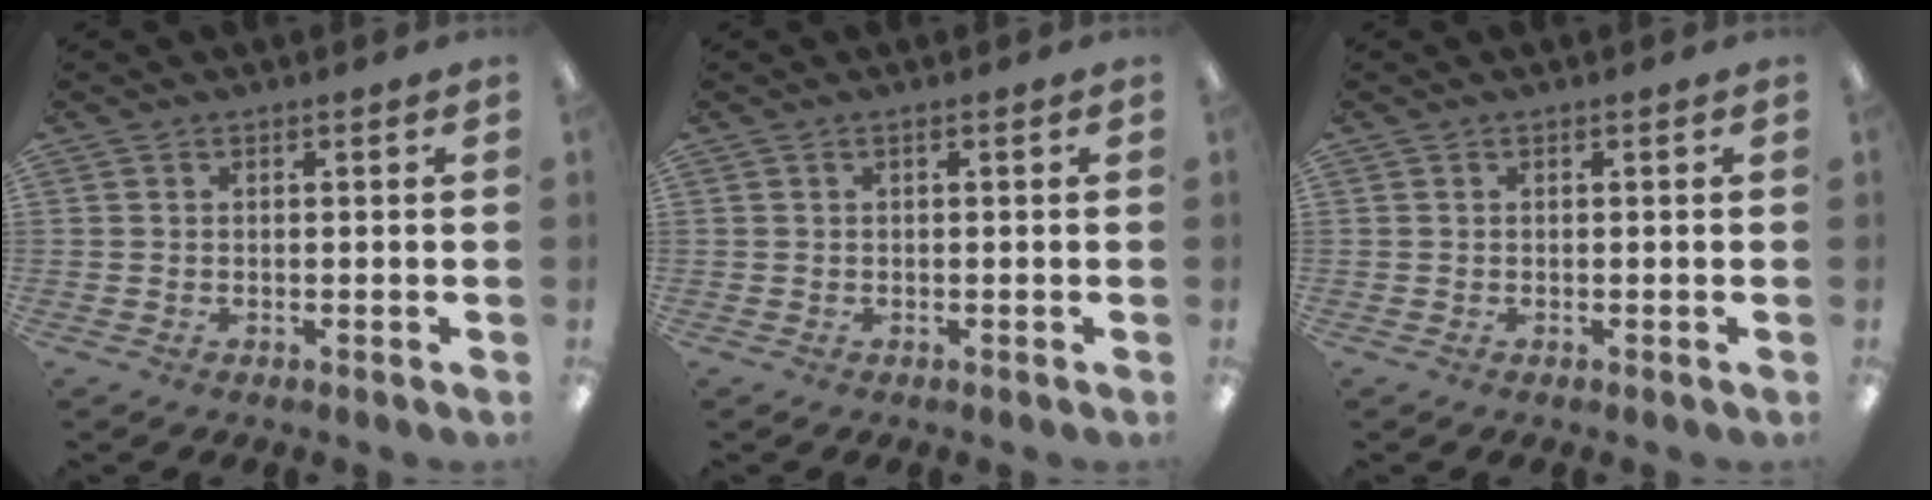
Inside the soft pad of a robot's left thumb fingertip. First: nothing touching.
{"total": 0.0}
{"total": 0.0}